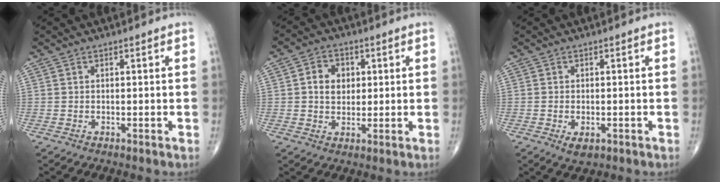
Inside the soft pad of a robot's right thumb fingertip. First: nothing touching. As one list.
[{"total": 6.0, "force": [1.1, 4.8, 3.4], "torque": [-0.033, 0.002, 0.014]}, {"total": 2.6, "force": [-1.1, 1.4, 1.9], "torque": [-0.025, -0.001, -0.013]}]